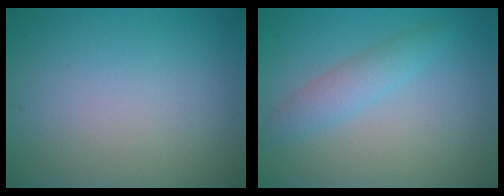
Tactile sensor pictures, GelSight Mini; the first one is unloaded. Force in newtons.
{"total": 2.4, "press": 2.4, "slide": 0.1}